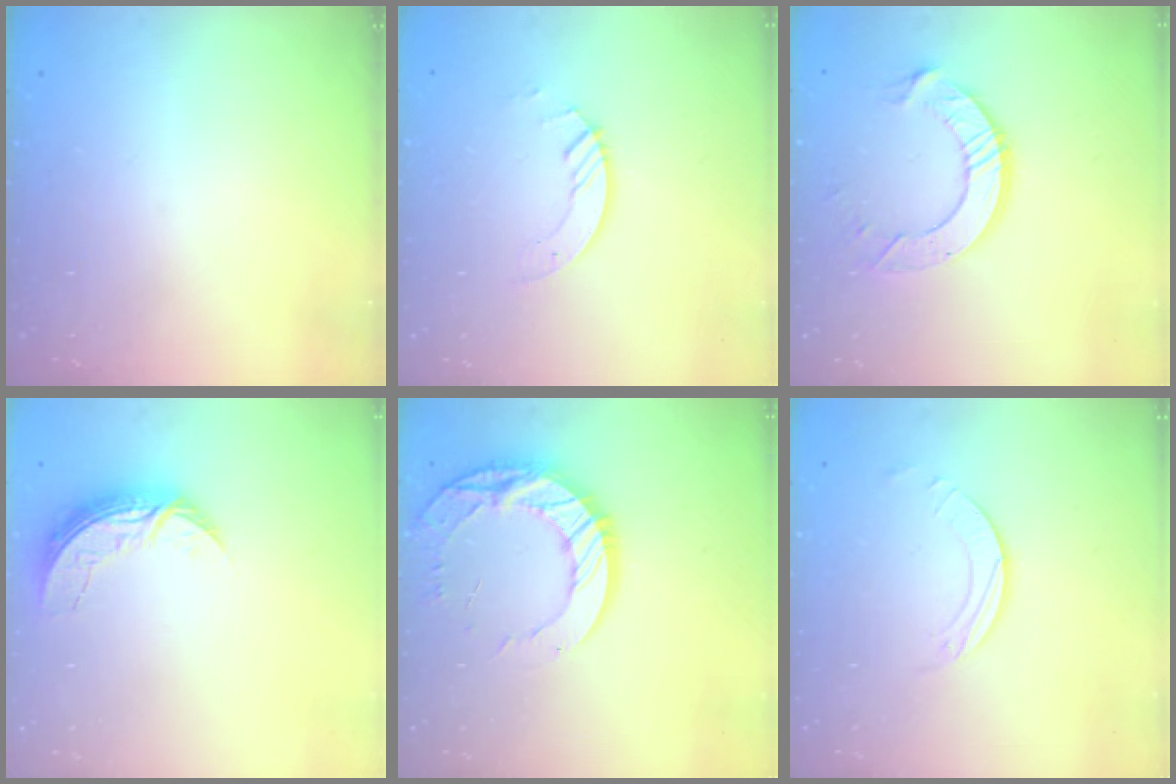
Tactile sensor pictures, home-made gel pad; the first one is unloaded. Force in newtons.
{"total": 2.8, "press": 2.8, "slide": 0.3}
{"total": 9.7, "press": 9.7, "slide": 0.8}
{"total": 7.1, "press": 7.1, "slide": 0.6}
{"total": 15.4, "press": 15.3, "slide": 1.3}
{"total": 2.5, "press": 2.5, "slide": 0.2}